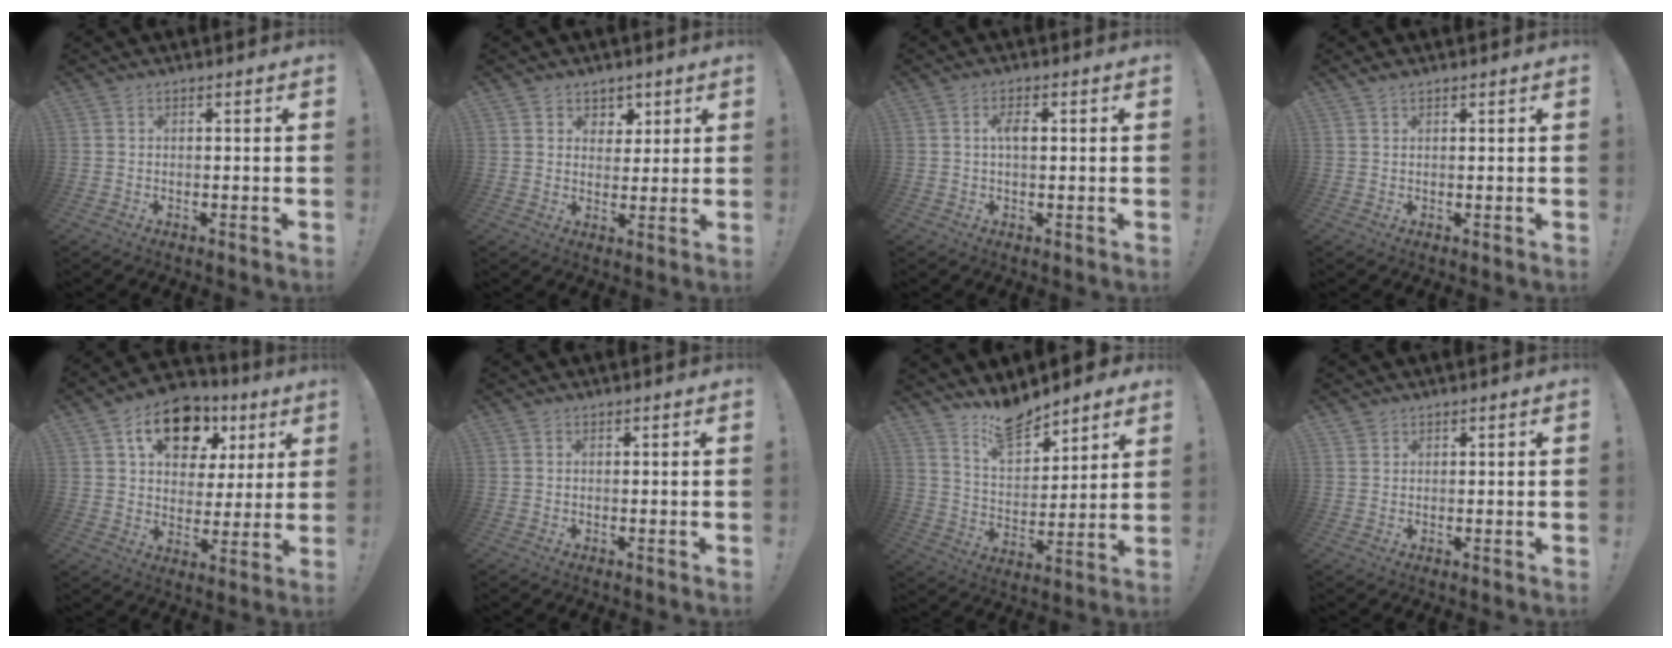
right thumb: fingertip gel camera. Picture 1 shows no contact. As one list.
[{"total": 5.6, "force": [3.1, 4.6, 0.7], "torque": [0.000, -0.022, 0.058]}, {"total": 3.1, "force": [0.7, 1.4, 2.7], "torque": [-0.046, 0.007, 0.008]}, {"total": 1.5, "force": [1.3, 0.5, 0.6], "torque": [-0.006, -0.001, 0.023]}, {"total": 16.1, "force": [7.9, 10.5, 9.2], "torque": [-0.139, -0.031, 0.142]}, {"total": 0.0}, {"total": 12.9, "force": [11.0, 5.2, 4.1], "torque": [-0.064, -0.089, 0.202]}, {"total": 1.4, "force": [1.2, 0.7, 0.1], "torque": [0.003, -0.006, 0.024]}]